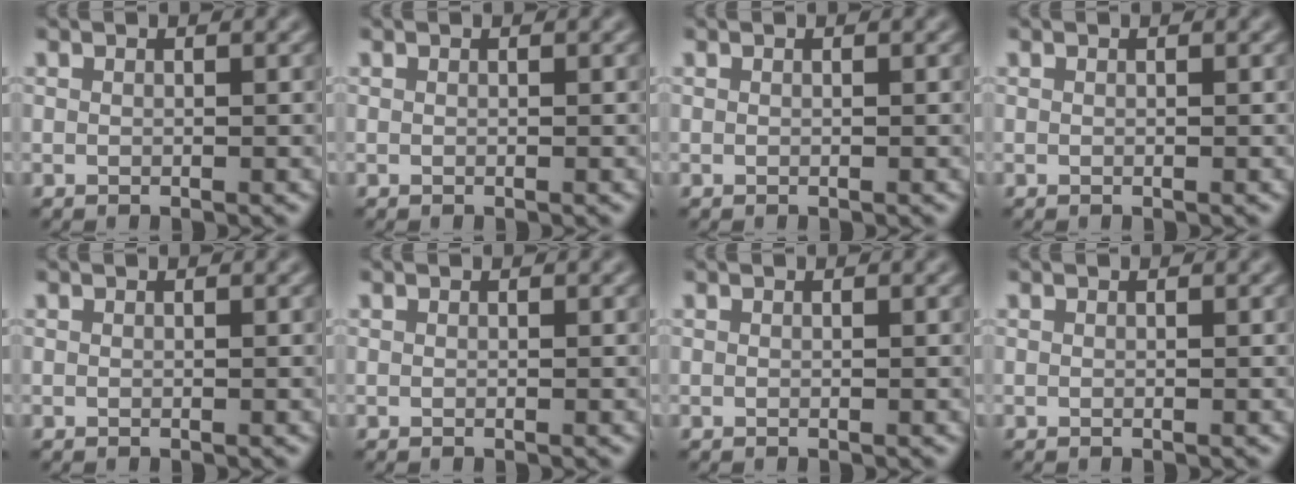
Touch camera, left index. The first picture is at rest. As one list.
[{"total": 0.0}, {"total": 0.0}, {"total": 0.0}, {"total": 0.0}, {"total": 0.0}, {"total": 0.0}, {"total": 0.0}]